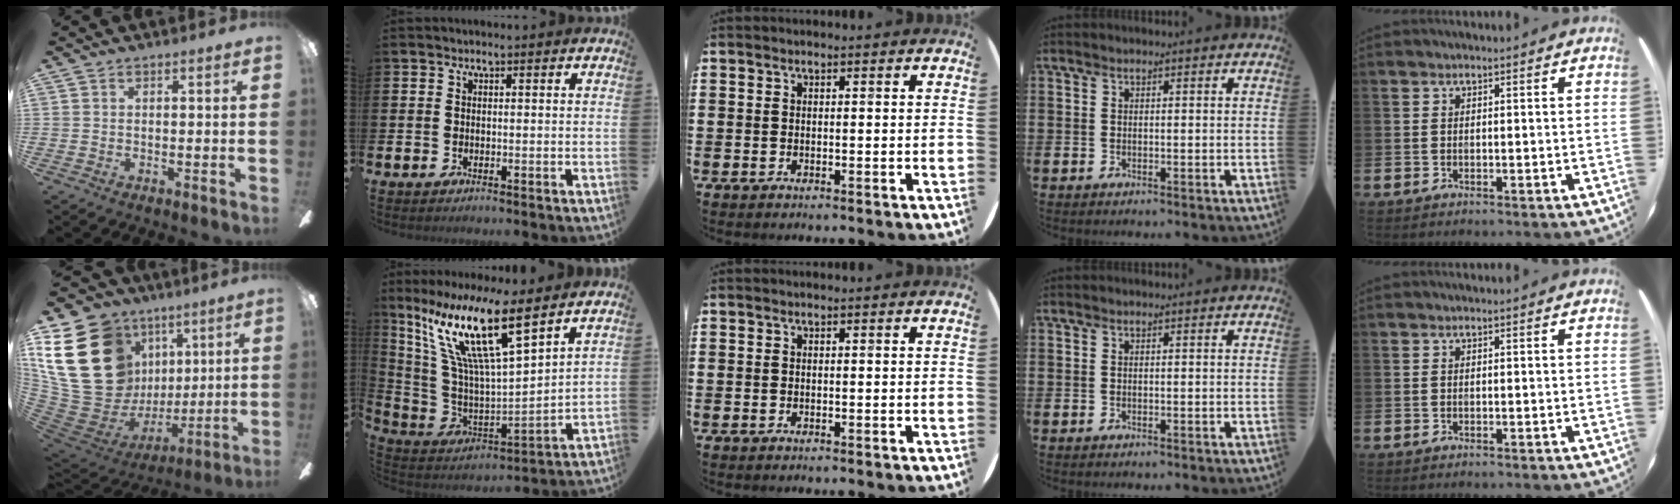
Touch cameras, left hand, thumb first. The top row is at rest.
{"thumb": {"total": 29.3, "force": [9.1, 22.4, 16.6], "torque": [-0.353, -0.065, 0.216]}, "index": {"total": 14.6, "force": [8.9, 2.8, 11.2], "torque": [-0.265, -0.058, 0.143]}}